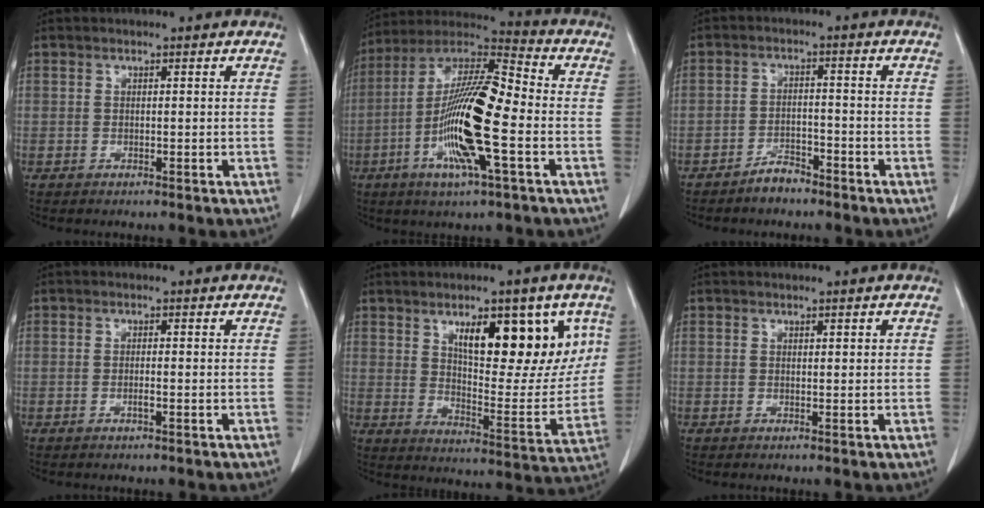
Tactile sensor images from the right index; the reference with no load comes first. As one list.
[{"total": 17.3, "force": [-4.1, 2.1, 16.7], "torque": [-0.331, -0.003, -0.078]}, {"total": 3.4, "force": [-2.9, 1.5, 1.1], "torque": [-0.017, 0.006, -0.049]}, {"total": 1.1, "force": [-0.5, 0.0, 1.0], "torque": [-0.024, -0.001, -0.008]}, {"total": 17.0, "force": [7.4, 5.7, 14.2], "torque": [-0.192, -0.002, 0.118]}, {"total": 0.7, "force": [0.4, 0.3, 0.6], "torque": [-0.008, 0.000, 0.005]}]